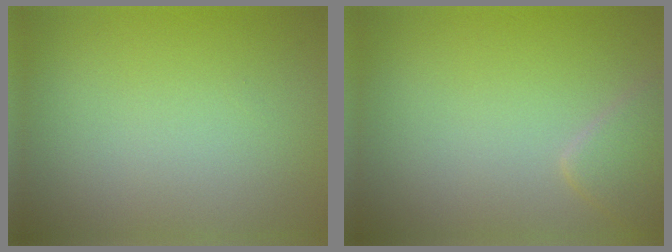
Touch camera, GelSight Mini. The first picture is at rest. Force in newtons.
{"total": 2.1, "press": 2.1, "slide": 0.1}